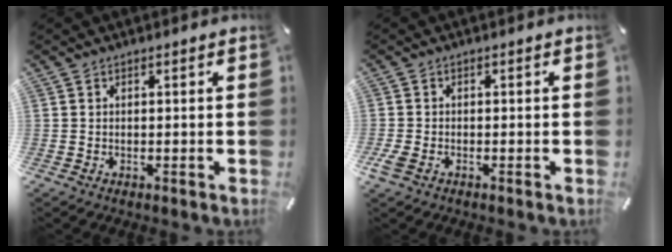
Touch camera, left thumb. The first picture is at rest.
{"total": 2.1, "force": [-1.2, 1.2, 1.3], "torque": [-0.041, -0.005, -0.026]}